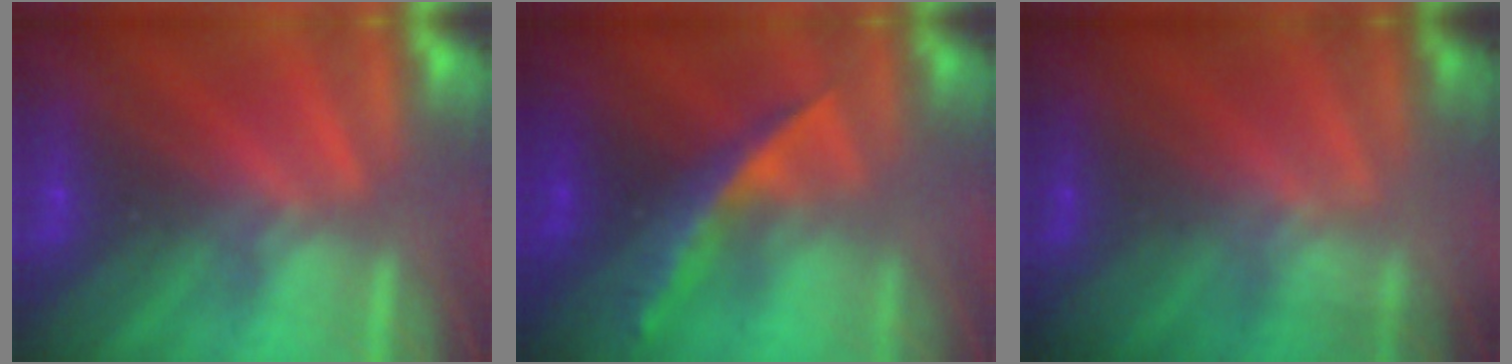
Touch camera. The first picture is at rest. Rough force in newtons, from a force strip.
{"total": 7.3}
{"total": 1.9}